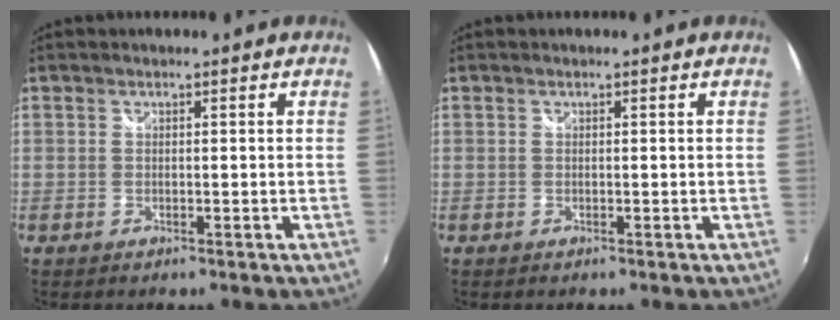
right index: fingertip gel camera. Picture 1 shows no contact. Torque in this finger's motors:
{"motor_torque": [0.00, 0.00, 0.01, 0.00]}